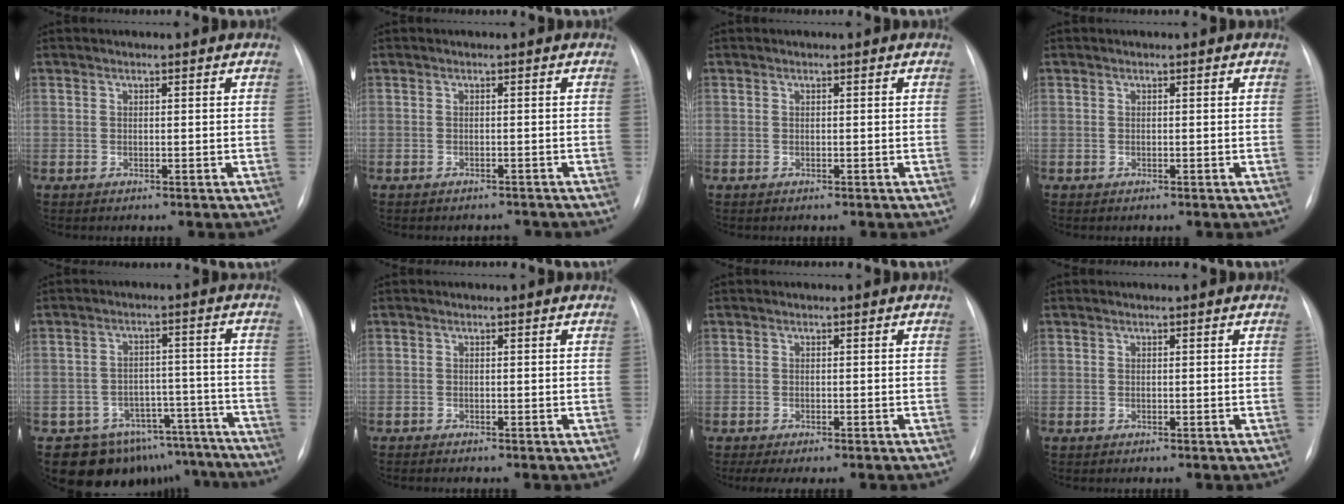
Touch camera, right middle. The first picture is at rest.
{"total": 3.6, "force": [-3.4, 1.3, 0.6], "torque": [-0.004, 0.001, -0.037]}
{"total": 0.0}
{"total": 0.0}
{"total": 14.4, "force": [-12.2, 7.7, 1.0], "torque": [0.007, 0.054, -0.145]}
{"total": 0.6, "force": [-0.5, 0.0, 0.2], "torque": [-0.008, -0.003, -0.008]}
{"total": 3.8, "force": [-2.9, 0.8, 2.4], "torque": [-0.036, -0.010, -0.036]}
{"total": 0.0}